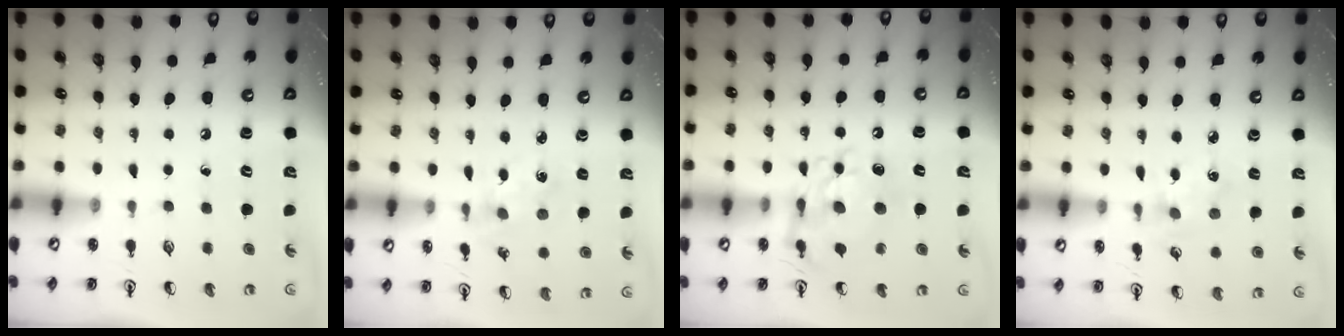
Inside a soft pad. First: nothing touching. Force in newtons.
{"total": 1.1, "press": 1.1, "slide": 0.2}
{"total": 10.2, "press": 10.2, "slide": 1.0}
{"total": 1.9, "press": 1.9, "slide": 0.0}